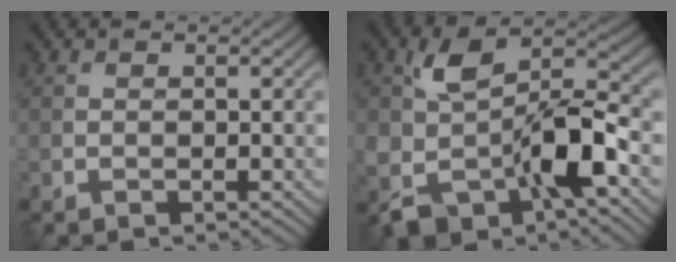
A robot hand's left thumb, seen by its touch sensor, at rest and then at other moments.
{"total": 11.7, "force": [-2.9, 6.5, 9.3], "torque": [-0.178, -0.001, -0.055]}